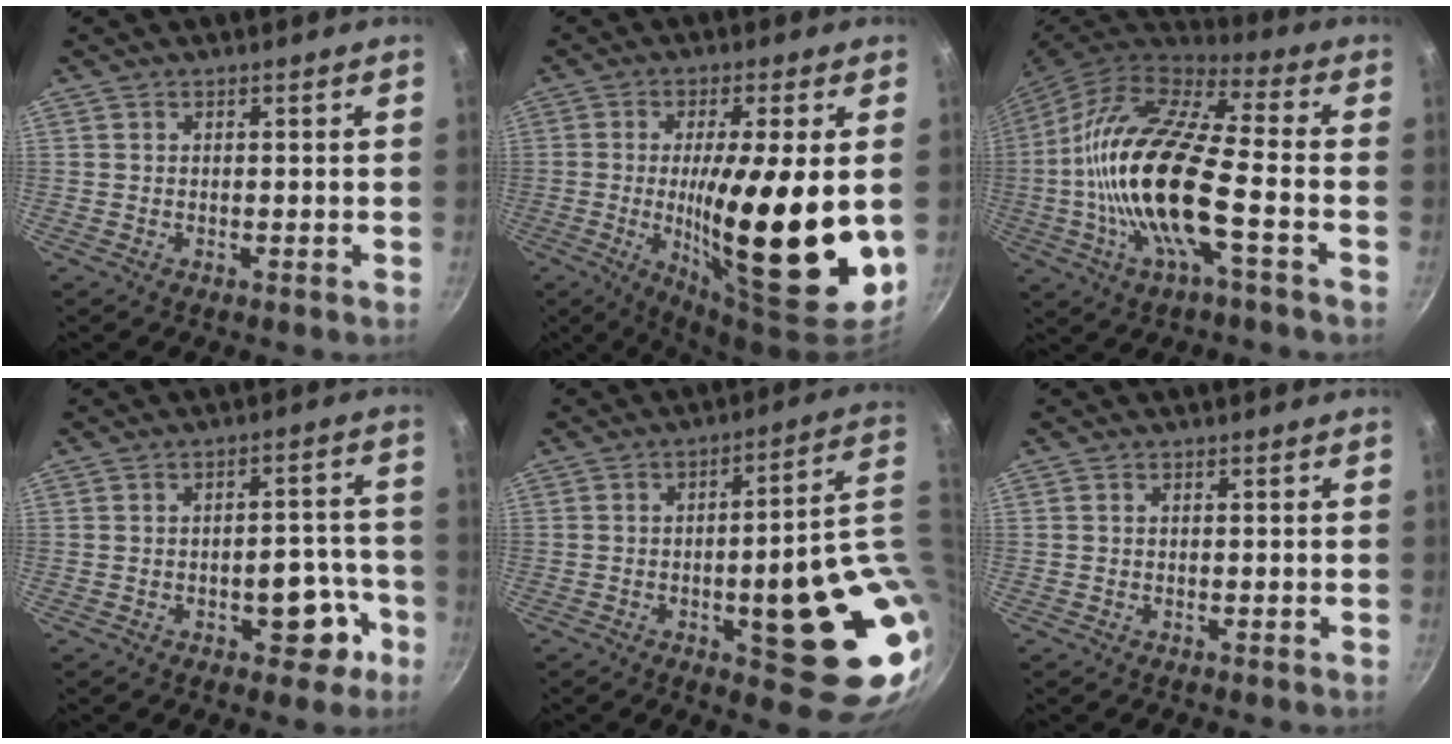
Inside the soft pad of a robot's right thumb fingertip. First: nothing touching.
{"total": 22.0, "force": [-0.9, 5.1, 21.3], "torque": [-0.331, -0.016, -0.009]}
{"total": 21.4, "force": [-3.8, 6.9, 19.9], "torque": [-0.385, 0.030, -0.091]}
{"total": 8.6, "force": [-3.7, 4.8, 6.1], "torque": [-0.034, 0.037, -0.042]}
{"total": 21.4, "force": [-0.9, 6.2, 20.5], "torque": [-0.222, -0.002, -0.003]}
{"total": 0.0}